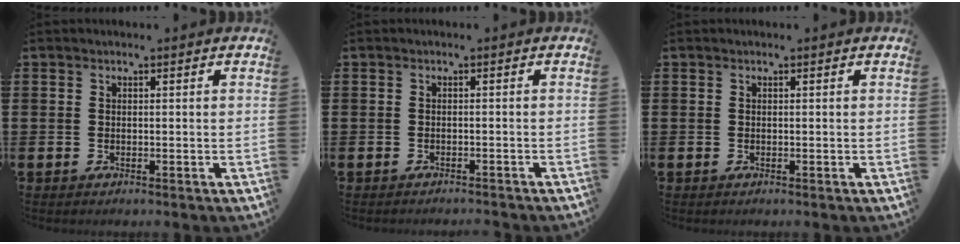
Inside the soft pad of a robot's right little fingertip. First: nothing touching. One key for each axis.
{"total": 0.7, "fx": -0.7, "fy": -0.1, "fz": 0.0, "tx": -0.001, "ty": -0.002, "tz": -0.015}
{"total": 0.0}